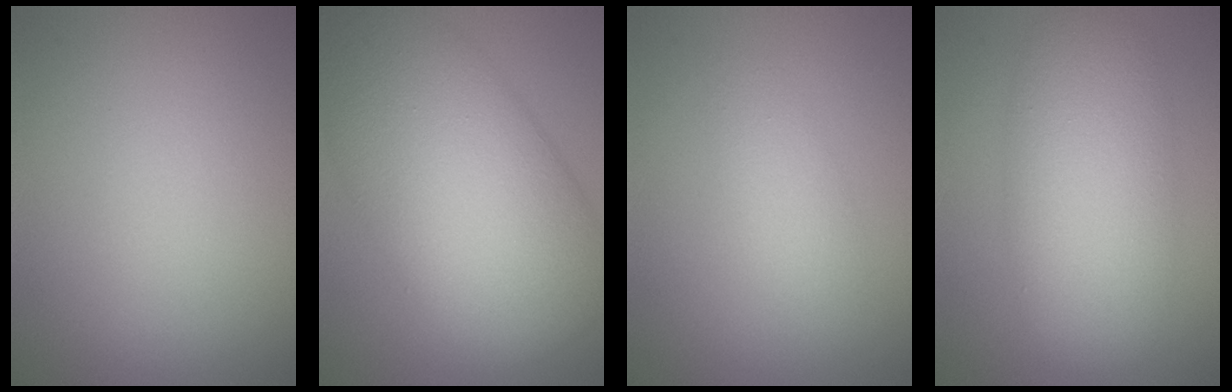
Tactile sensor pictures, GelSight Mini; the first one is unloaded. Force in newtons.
{"total": 14.0, "press": 14.0, "slide": 0.3}
{"total": 1.9, "press": 1.9, "slide": 0.1}
{"total": 5.9, "press": 5.9, "slide": 0.4}